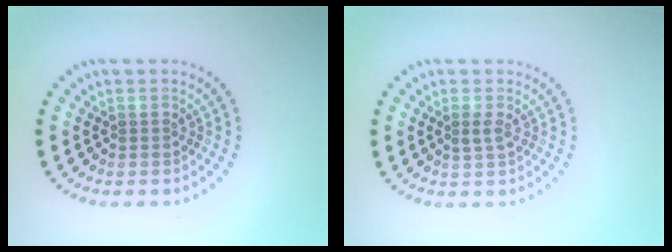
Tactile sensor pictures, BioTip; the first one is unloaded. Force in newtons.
{"total": 1.2, "press": 1.1, "slide": 0.5}